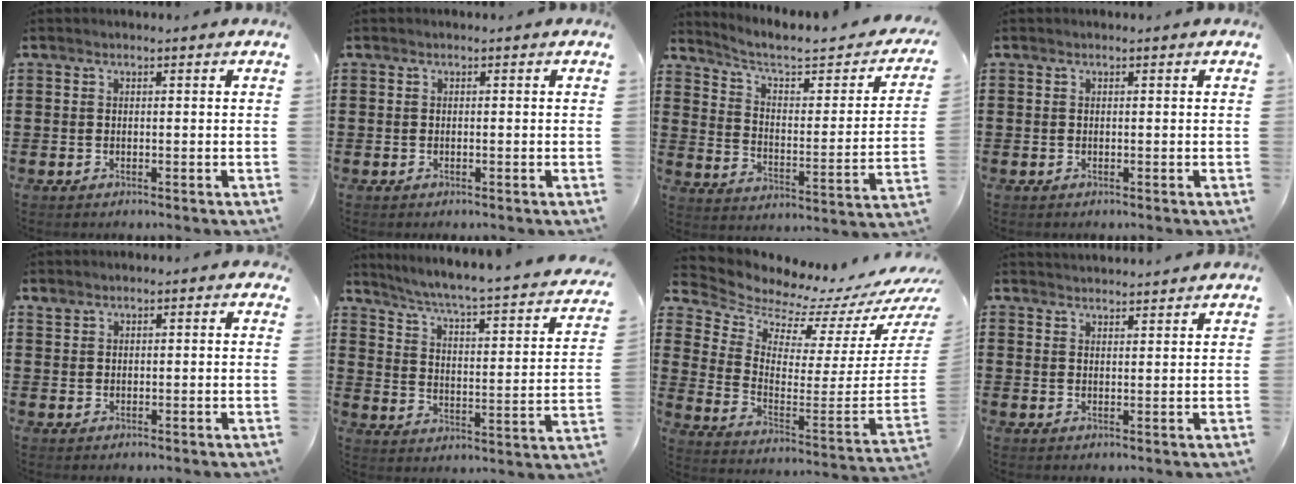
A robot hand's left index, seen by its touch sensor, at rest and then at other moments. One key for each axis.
{"total": 0.0}
{"total": 4.9, "fx": 3.6, "fy": 1.2, "fz": 3.0, "tx": -0.078, "ty": -0.028, "tz": 0.053}
{"total": 0.0}
{"total": 1.8, "fx": 1.5, "fy": 0.8, "fz": 0.4, "tx": -0.012, "ty": 0.003, "tz": 0.030}
{"total": 3.4, "fx": 2.5, "fy": -0.2, "fz": 2.3, "tx": -0.060, "ty": -0.034, "tz": 0.029}
{"total": 3.4, "fx": 3.3, "fy": 0.5, "fz": 0.3, "tx": -0.027, "ty": -0.067, "tz": 0.047}
{"total": 2.5, "fx": 2.4, "fy": -0.2, "fz": -0.3, "tx": 0.000, "ty": -0.007, "tz": 0.047}